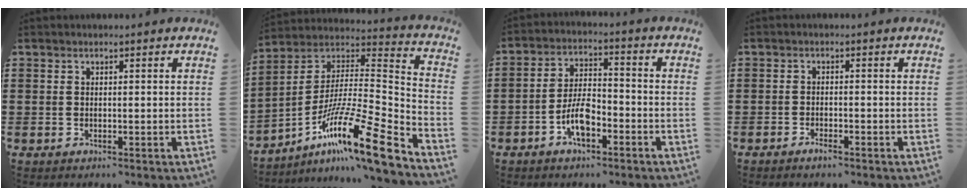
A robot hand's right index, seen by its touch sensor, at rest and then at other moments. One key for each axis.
{"total": 16.4, "fx": -10.4, "fy": 2.2, "fz": 12.5, "tx": -0.221, "ty": 0.001, "tz": -0.189}
{"total": 6.5, "fx": -3.3, "fy": 2.7, "fz": 5.0, "tx": -0.114, "ty": 0.002, "tz": -0.068}
{"total": 1.4, "fx": -1.2, "fy": 0.4, "fz": 0.5, "tx": -0.012, "ty": -0.002, "tz": -0.021}